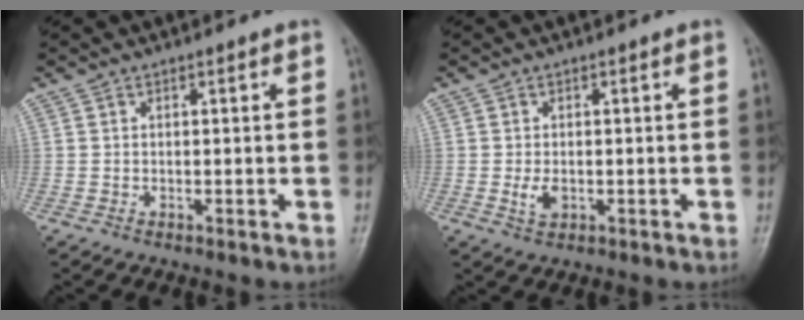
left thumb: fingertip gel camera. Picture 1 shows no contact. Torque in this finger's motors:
{"motor_torque": [0.04, 0.17, 0.25, -0.11, 0.02]}